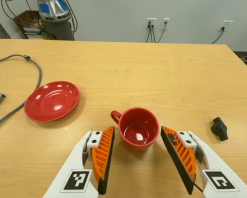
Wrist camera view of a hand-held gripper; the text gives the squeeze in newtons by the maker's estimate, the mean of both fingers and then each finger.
{"total": 0.0}